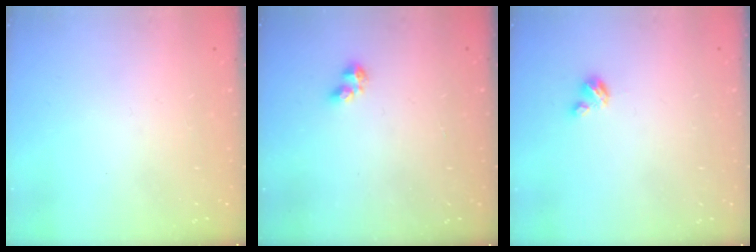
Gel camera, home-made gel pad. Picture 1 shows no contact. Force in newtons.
{"total": 2.3, "press": 2.2, "slide": 0.6}
{"total": 2.9, "press": 2.9, "slide": 0.3}